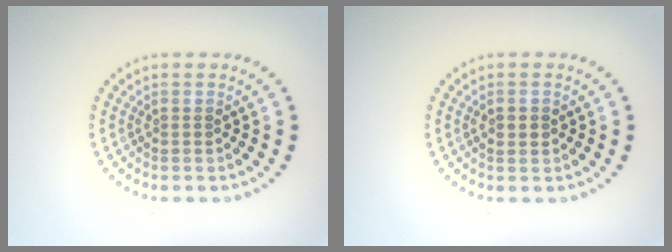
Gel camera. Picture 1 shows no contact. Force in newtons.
{"total": 1.9, "press": 1.9, "slide": 0.1}